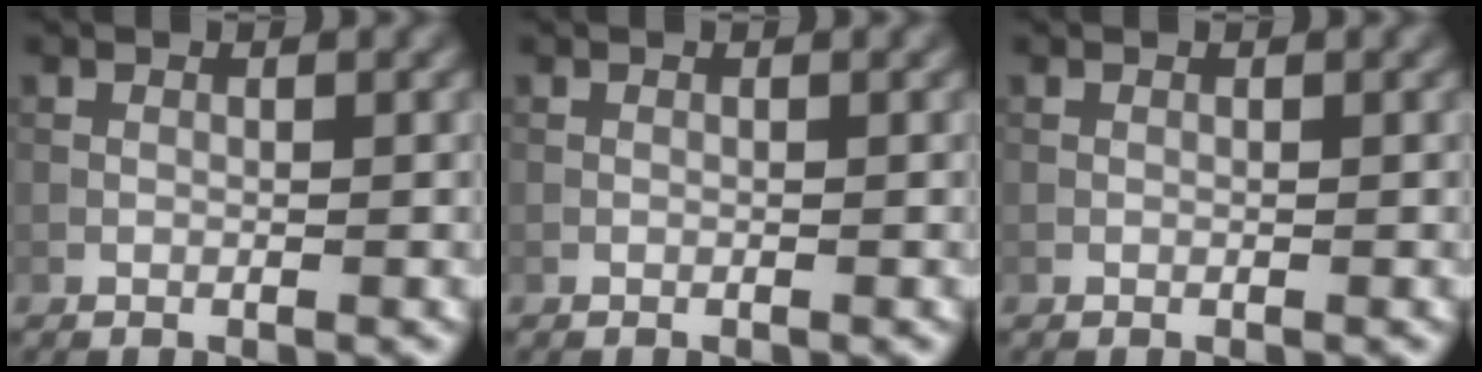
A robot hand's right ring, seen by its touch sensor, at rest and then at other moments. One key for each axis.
{"total": 0.0}
{"total": 0.0}